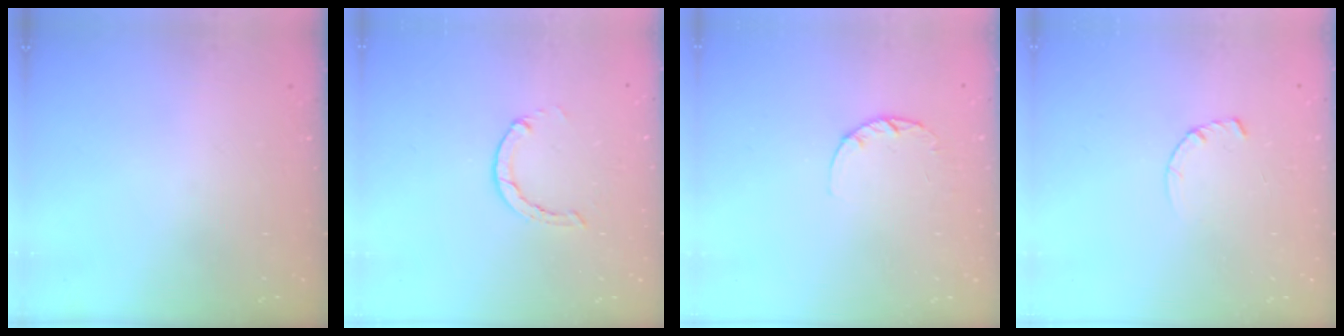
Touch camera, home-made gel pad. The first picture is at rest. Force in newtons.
{"total": 1.3, "press": 1.2, "slide": 0.3}
{"total": 2.6, "press": 2.5, "slide": 0.4}
{"total": 3.3, "press": 3.3, "slide": 0.3}